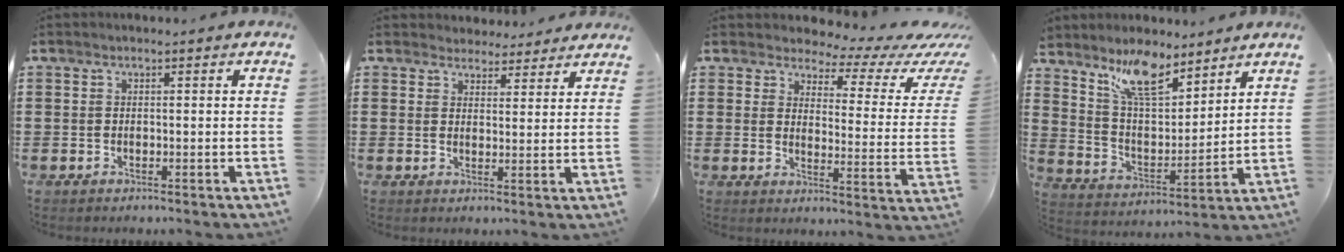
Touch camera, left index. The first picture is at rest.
{"total": 3.5, "force": [3.3, 1.1, 0.0], "torque": [-0.013, -0.008, 0.063]}
{"total": 3.4, "force": [2.8, 1.3, 1.4], "torque": [-0.033, -0.029, 0.037]}
{"total": 8.7, "force": [7.2, 2.5, 4.1], "torque": [-0.098, -0.027, 0.133]}